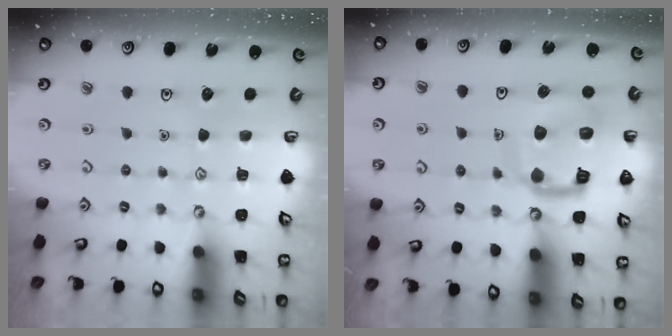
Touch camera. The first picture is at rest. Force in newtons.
{"total": 13.2, "press": 13.1, "slide": 1.4}